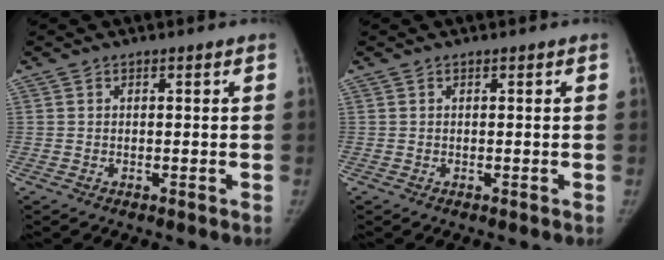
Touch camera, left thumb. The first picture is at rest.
{"total": 0.0}